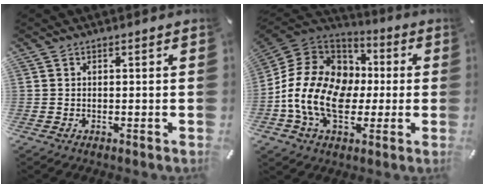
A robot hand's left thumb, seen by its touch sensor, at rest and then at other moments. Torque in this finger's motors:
{"motor_torque": [0.63, 2.22, 1.64, 1.13, 0.35]}